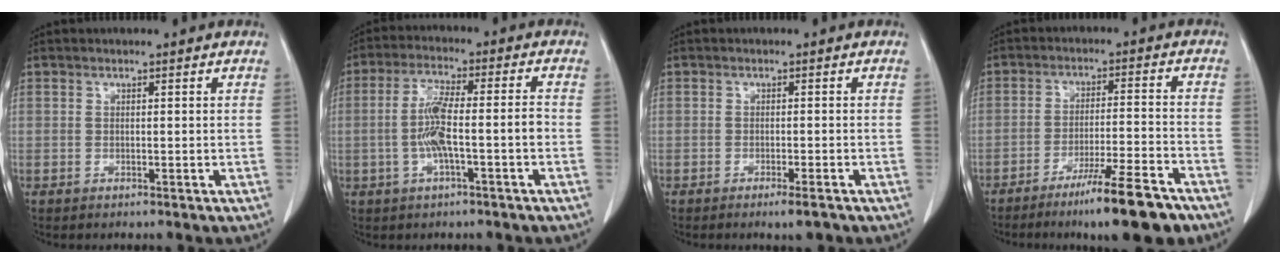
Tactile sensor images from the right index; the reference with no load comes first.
{"total": 8.0, "force": [-1.7, 0.9, 7.8], "torque": [-0.152, 0.016, -0.032]}
{"total": 2.5, "force": [-1.8, 0.2, 1.7], "torque": [-0.022, -0.003, -0.025]}
{"total": 12.4, "force": [-9.0, 0.7, 8.5], "torque": [-0.125, -0.015, -0.141]}